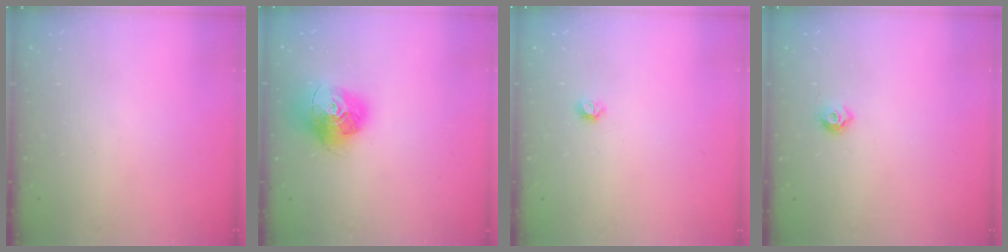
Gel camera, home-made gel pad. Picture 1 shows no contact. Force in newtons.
{"total": 16.5, "press": 16.4, "slide": 1.5}
{"total": 3.9, "press": 3.8, "slide": 0.7}
{"total": 6.1, "press": 6.0, "slide": 0.9}